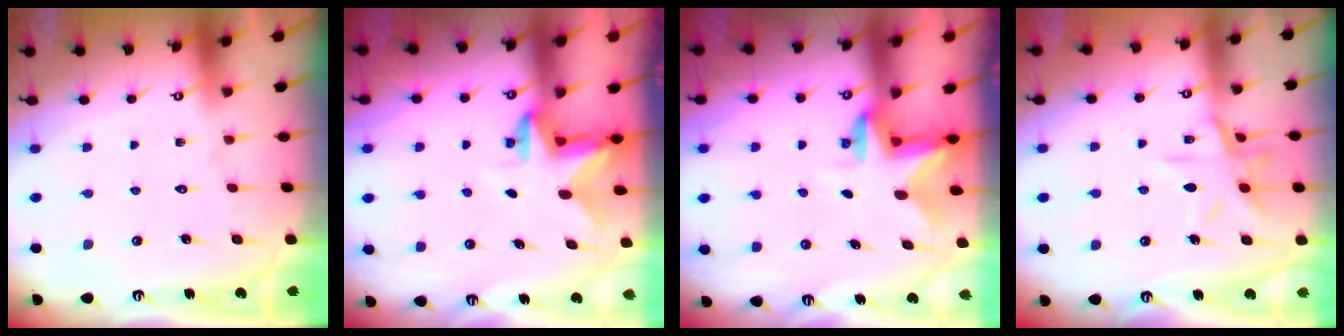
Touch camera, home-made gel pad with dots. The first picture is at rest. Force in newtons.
{"total": 2.8, "press": 2.8, "slide": 0.5}
{"total": 2.5, "press": 2.4, "slide": 0.4}
{"total": 11.0, "press": 11.0, "slide": 0.8}